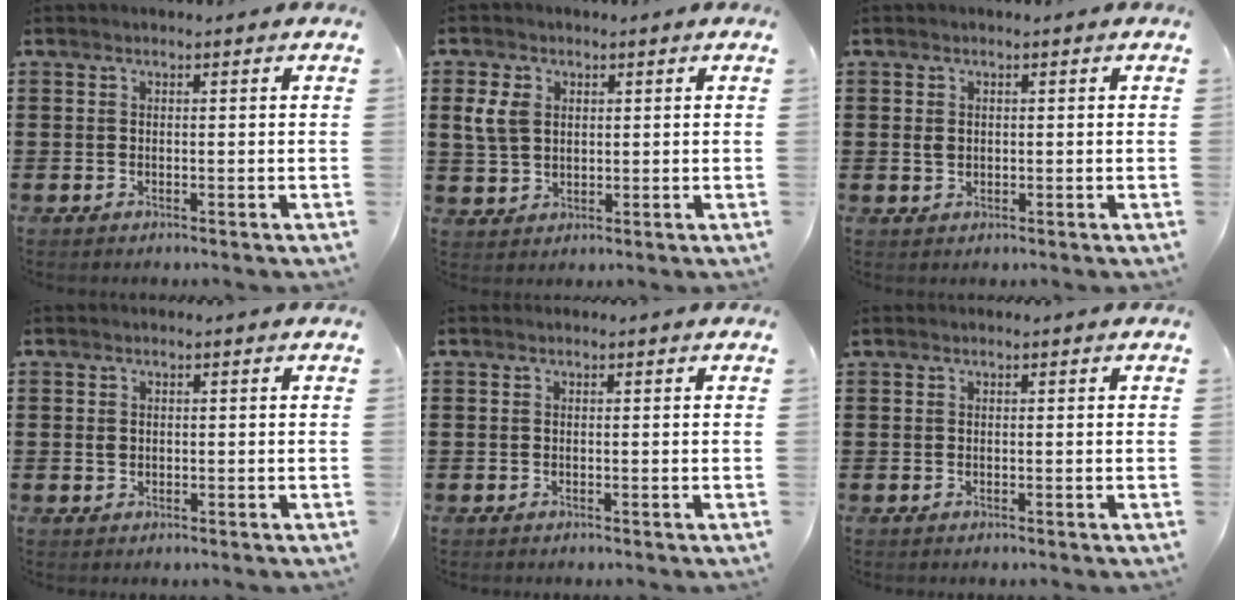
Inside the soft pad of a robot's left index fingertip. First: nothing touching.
{"total": 4.2, "force": [1.3, 3.2, 2.4], "torque": [-0.065, 0.010, 0.020]}
{"total": 1.5, "force": [0.3, 1.1, 0.9], "torque": [-0.021, 0.006, 0.004]}
{"total": 1.0, "force": [0.2, 0.7, 0.6], "torque": [-0.014, 0.004, 0.003]}
{"total": 0.0}
{"total": 0.0}